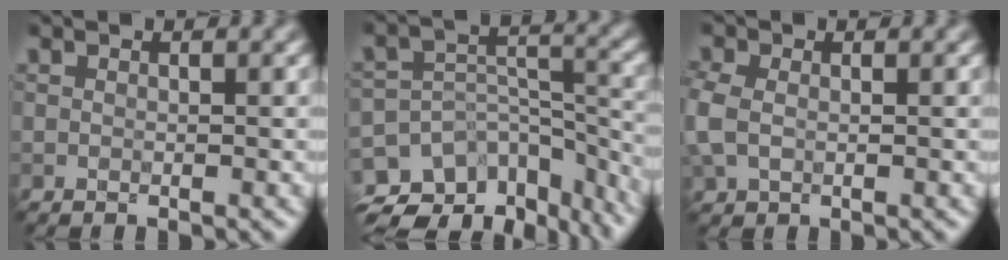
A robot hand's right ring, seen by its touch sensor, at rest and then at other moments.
{"total": 13.9, "force": [-10.6, 7.4, 5.0], "torque": [-0.094, -0.006, -0.119]}
{"total": 2.4, "force": [-0.2, 1.9, 1.5], "torque": [-0.047, 0.002, -0.013]}